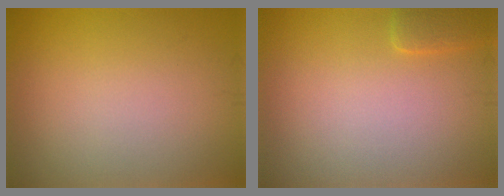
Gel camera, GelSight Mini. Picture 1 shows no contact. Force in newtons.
{"total": 1.7, "press": 1.7, "slide": 0.1}